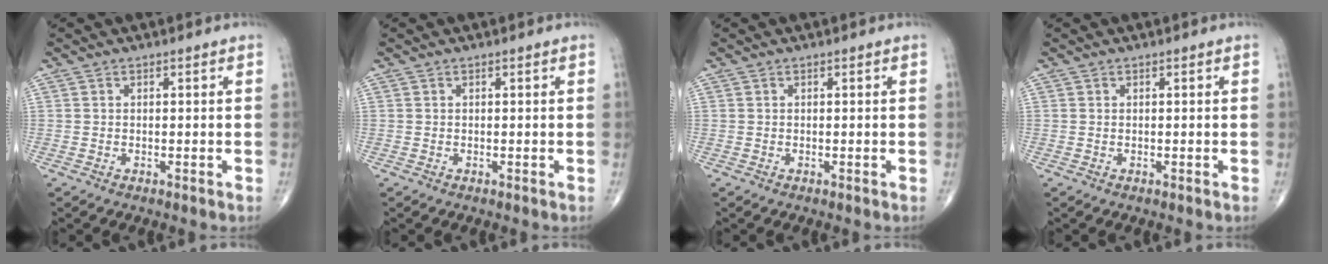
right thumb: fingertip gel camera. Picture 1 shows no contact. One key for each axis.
{"total": 0.0}
{"total": 0.0}
{"total": 0.0}